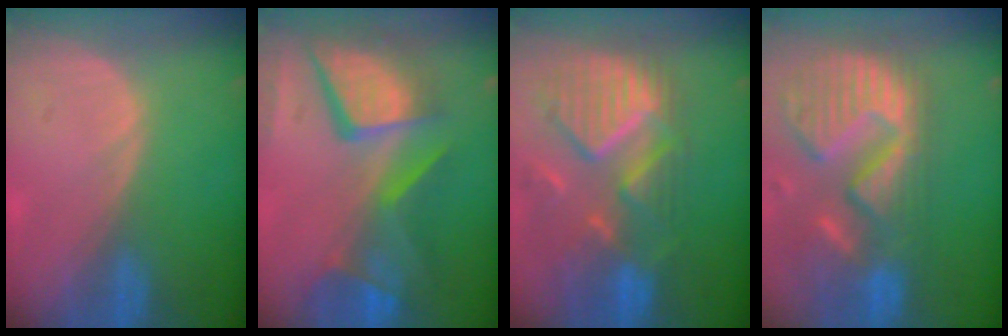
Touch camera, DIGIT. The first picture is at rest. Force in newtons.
{"total": 12.6, "press": 10.3, "slide": 7.2}
{"total": 12.2, "press": 10.5, "slide": 6.1}
{"total": 14.3, "press": 11.9, "slide": 7.9}